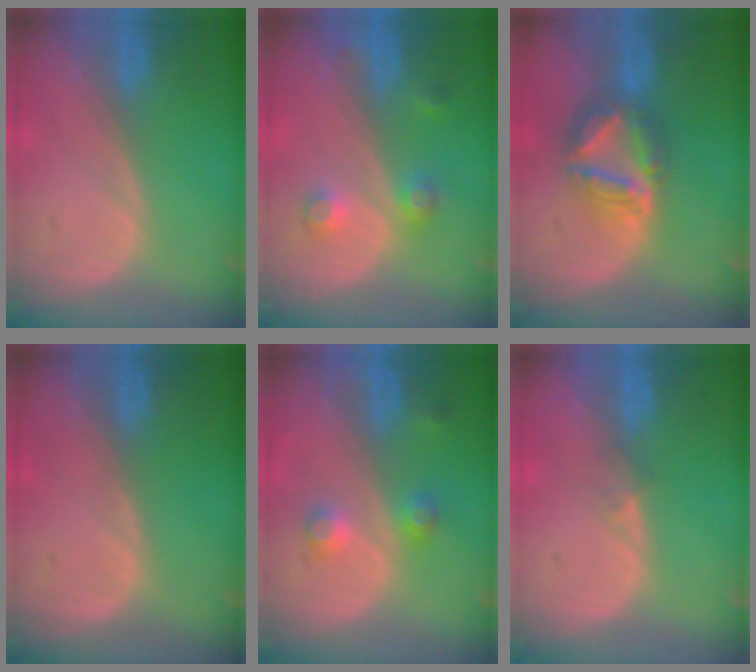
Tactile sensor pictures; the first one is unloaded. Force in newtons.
{"total": 3.7, "press": 3.3, "slide": 1.7}
{"total": 7.7, "press": 6.7, "slide": 3.7}
{"total": 0.0}
{"total": 3.6, "press": 3.5, "slide": 1.0}
{"total": 1.2, "press": 0.9, "slide": 0.9}